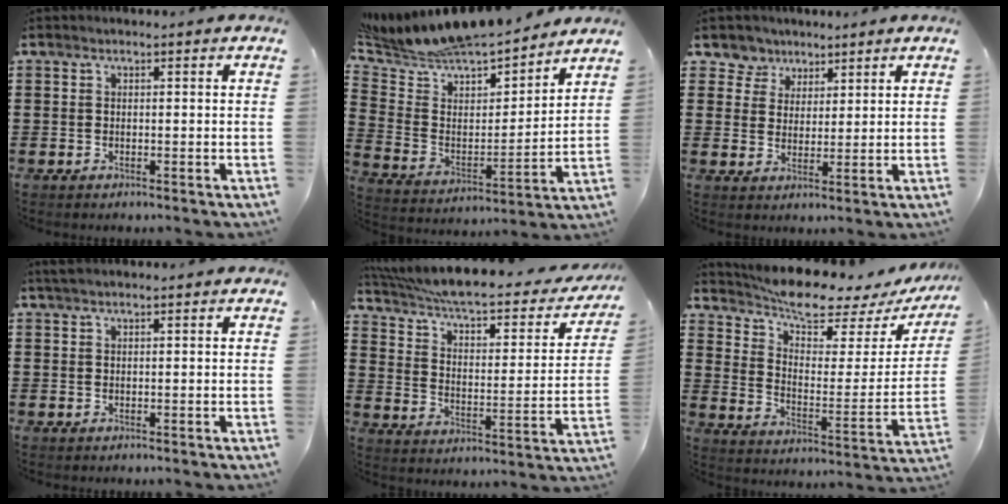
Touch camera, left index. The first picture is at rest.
{"total": 9.1, "force": [8.8, 1.4, 1.6], "torque": [-0.075, -0.075, 0.149]}
{"total": 4.6, "force": [3.1, 3.4, -0.1], "torque": [-0.026, 0.001, 0.056]}
{"total": 1.1, "force": [0.8, -0.1, 0.7], "torque": [-0.014, 0.001, 0.016]}
{"total": 6.6, "force": [5.6, 0.6, 3.5], "torque": [-0.094, -0.043, 0.092]}
{"total": 8.3, "force": [7.5, 1.8, 3.1], "torque": [-0.082, -0.059, 0.128]}